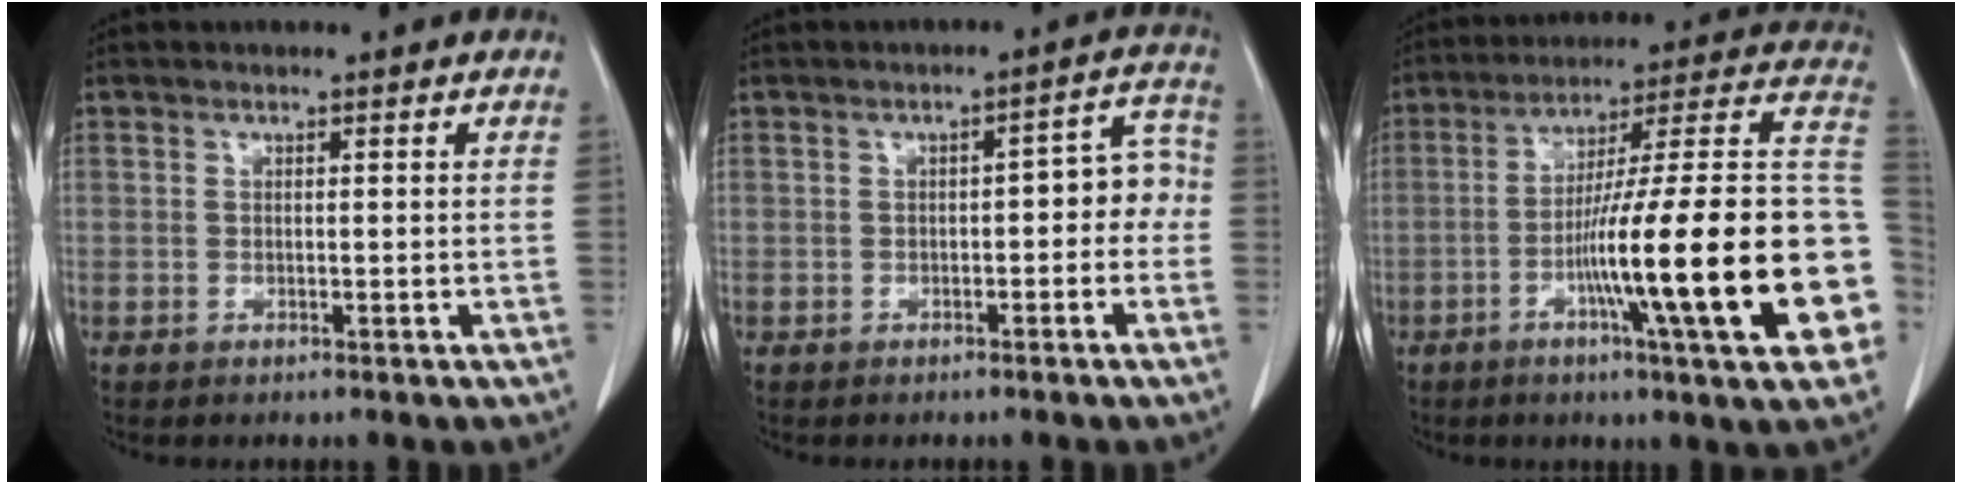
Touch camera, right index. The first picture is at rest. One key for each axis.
{"total": 5.5, "fx": -0.6, "fy": 2.6, "fz": 4.8, "tx": -0.049, "ty": 0.040, "tz": -0.007}
{"total": 26.9, "fx": -6.8, "fy": 1.3, "fz": 26.0, "tx": -0.279, "ty": 0.008, "tz": -0.111}